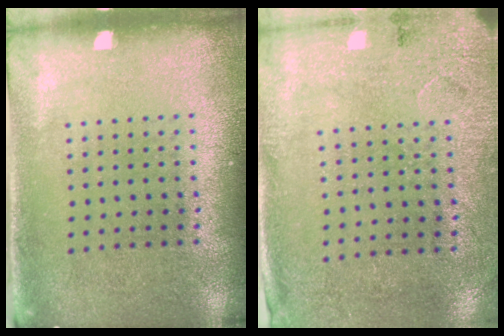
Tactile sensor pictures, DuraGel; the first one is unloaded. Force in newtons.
{"total": 2.6, "press": 2.1, "slide": 1.5}